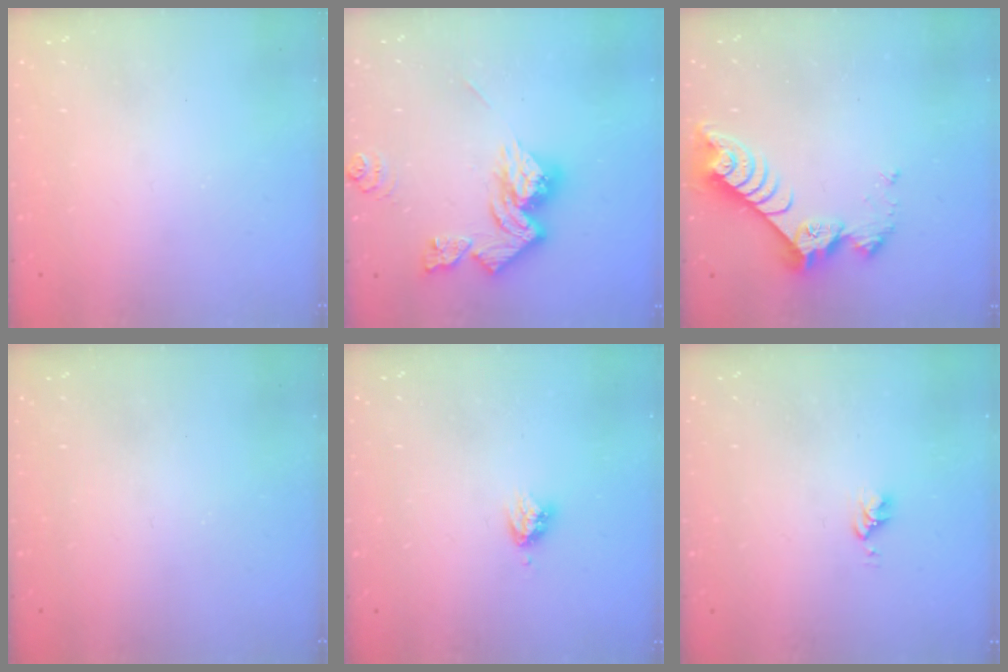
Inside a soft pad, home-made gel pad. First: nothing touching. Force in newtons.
{"total": 13.3, "press": 13.3, "slide": 1.3}
{"total": 9.4, "press": 9.3, "slide": 0.8}
{"total": 0.0}
{"total": 3.6, "press": 3.5, "slide": 0.5}
{"total": 2.8, "press": 2.8, "slide": 0.4}